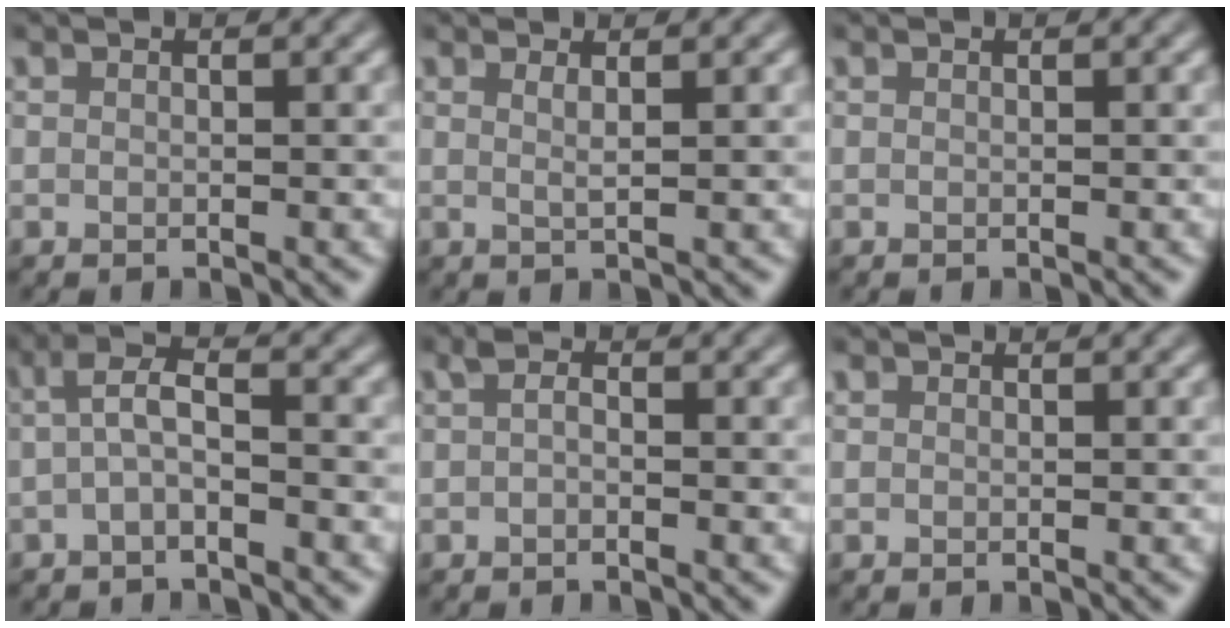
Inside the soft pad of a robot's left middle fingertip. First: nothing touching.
{"total": 1.3, "force": [0.6, 0.4, 1.1], "torque": [-0.013, -0.001, 0.003]}
{"total": 0.0}
{"total": 2.8, "force": [-0.7, 0.7, 2.6], "torque": [-0.053, 0.012, -0.023]}
{"total": 1.1, "force": [-0.1, 0.5, 0.9], "torque": [-0.019, 0.002, -0.004]}
{"total": 0.0}